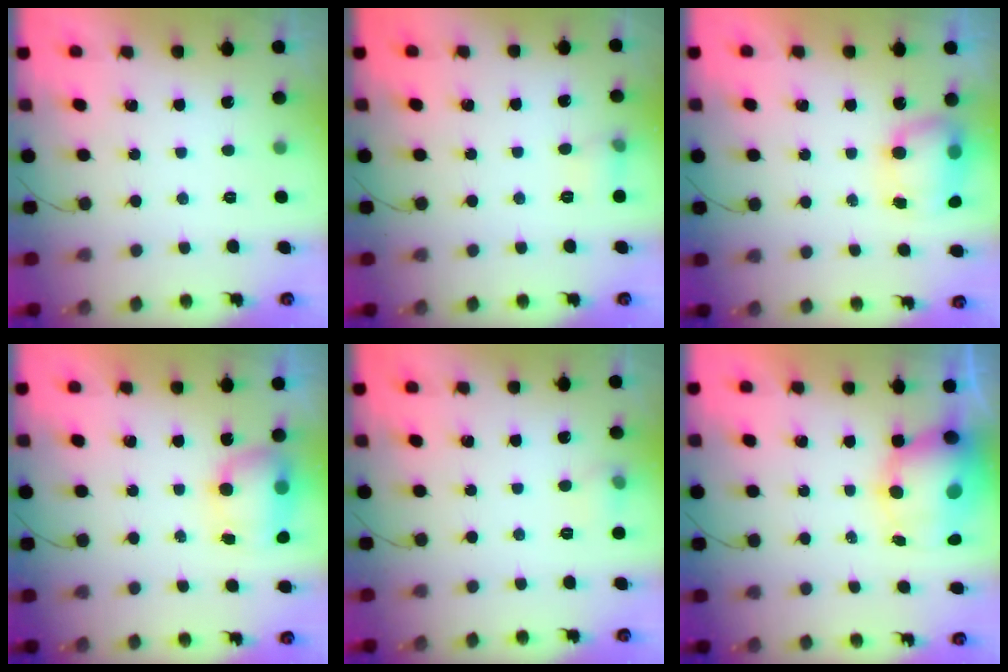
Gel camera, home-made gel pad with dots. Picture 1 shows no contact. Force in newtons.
{"total": 6.5, "press": 6.3, "slide": 1.9}
{"total": 7.6, "press": 7.4, "slide": 1.4}
{"total": 8.3, "press": 8.3, "slide": 0.9}
{"total": 5.3, "press": 5.0, "slide": 1.7}
{"total": 10.7, "press": 10.4, "slide": 2.9}